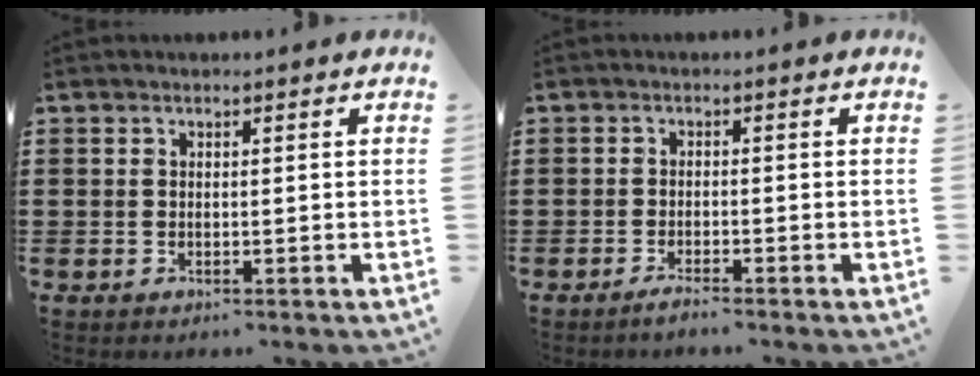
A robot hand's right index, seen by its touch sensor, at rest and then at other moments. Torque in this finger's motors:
{"motor_torque": [-0.46, 1.49, -0.45, -0.21]}